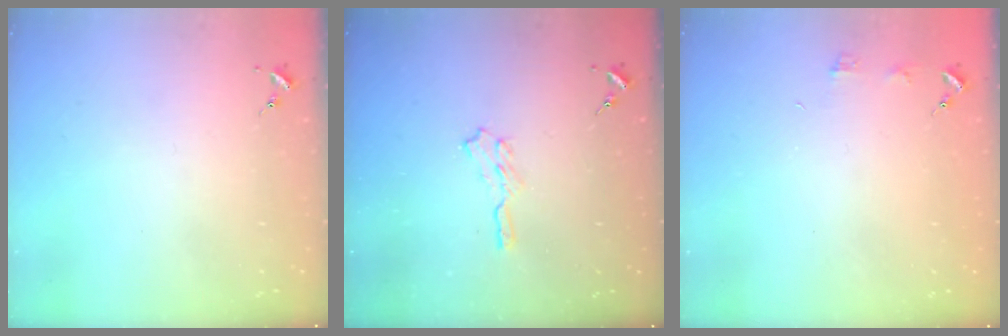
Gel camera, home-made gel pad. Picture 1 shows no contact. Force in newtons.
{"total": 5.8, "press": 5.7, "slide": 0.7}
{"total": 4.1, "press": 4.1, "slide": 0.4}